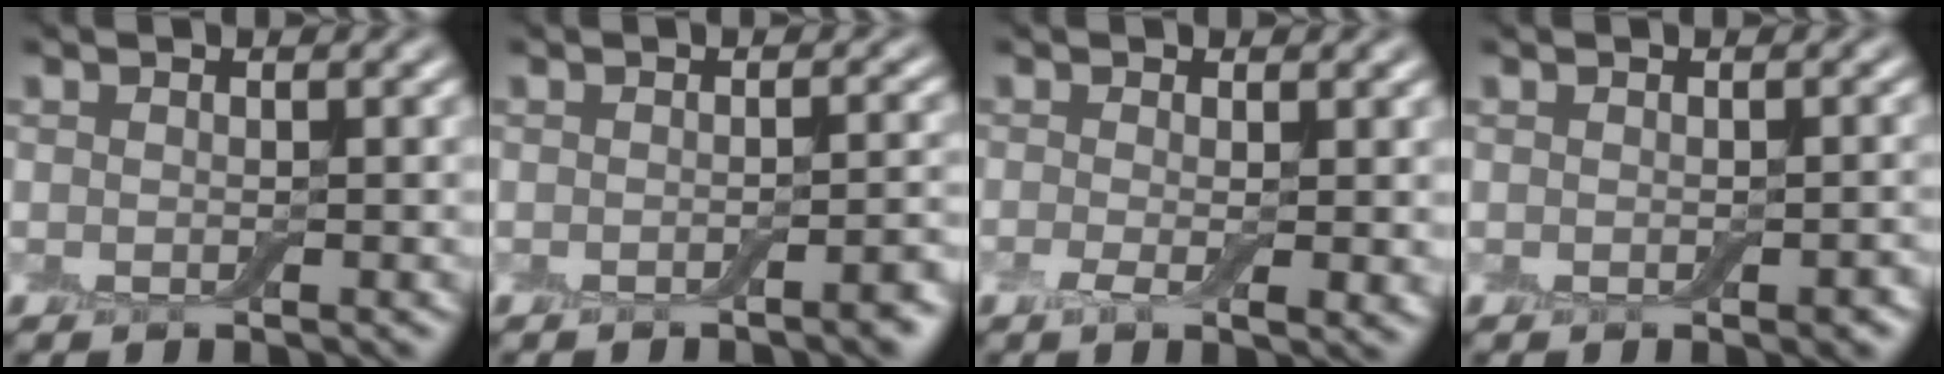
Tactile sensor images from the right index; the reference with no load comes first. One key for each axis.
{"total": 1.9, "fx": -1.0, "fy": 0.5, "fz": 1.6, "tx": -0.015, "ty": 0.004, "tz": -0.018}
{"total": 2.8, "fx": -0.2, "fy": 0.7, "fz": 2.7, "tx": -0.049, "ty": -0.009, "tz": -0.007}
{"total": 1.2, "fx": -0.4, "fy": 0.5, "fz": 1.0, "tx": -0.017, "ty": -0.002, "tz": -0.003}